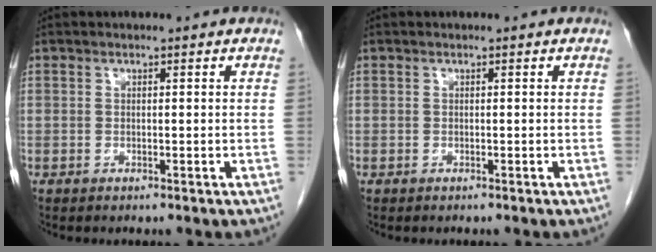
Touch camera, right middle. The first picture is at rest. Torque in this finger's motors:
{"motor_torque": [-0.13, 0.05, 0.03, 0.01]}